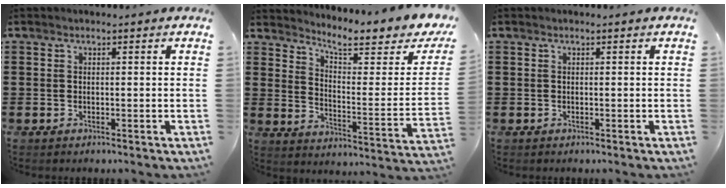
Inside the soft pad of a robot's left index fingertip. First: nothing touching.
{"total": 6.6, "force": [5.4, 1.2, 3.5], "torque": [-0.072, -0.045, 0.082]}
{"total": 0.0}